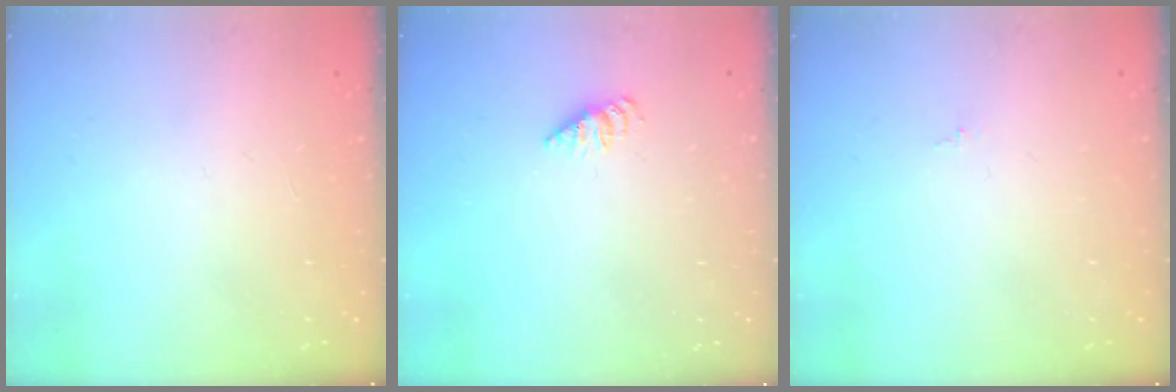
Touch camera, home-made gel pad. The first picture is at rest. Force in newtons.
{"total": 2.6, "press": 2.6, "slide": 0.4}
{"total": 0.0}